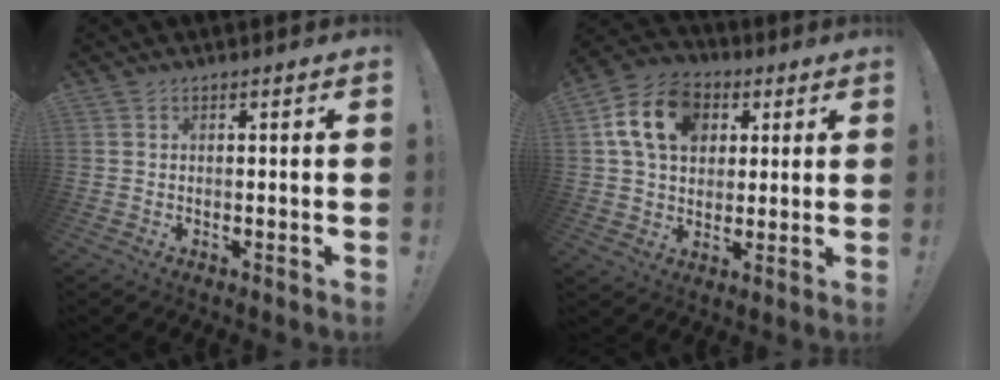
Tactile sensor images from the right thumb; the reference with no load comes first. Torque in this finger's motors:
{"motor_torque": [0.18, 0.85, 0.52, -0.34, 0.05]}